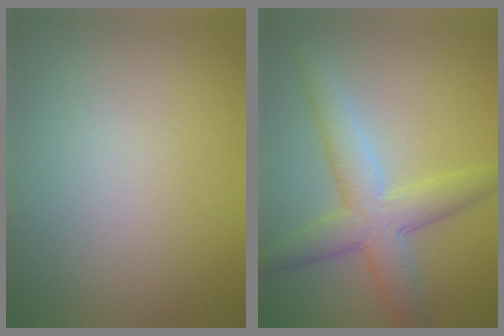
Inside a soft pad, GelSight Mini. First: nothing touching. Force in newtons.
{"total": 5.7, "press": 5.7, "slide": 0.4}